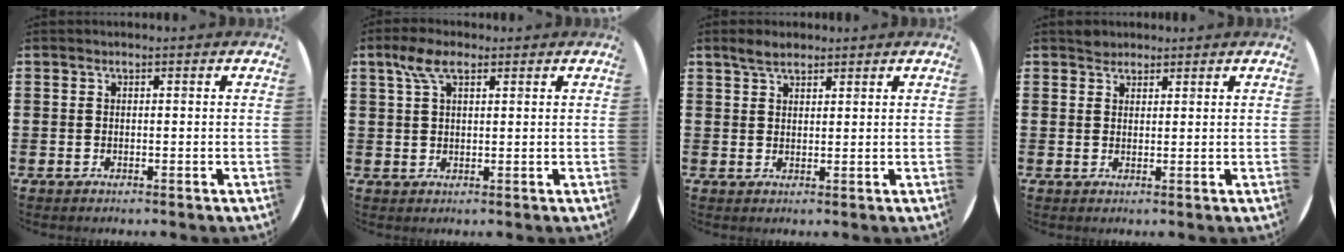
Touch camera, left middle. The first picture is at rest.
{"total": 4.6, "force": [2.6, 2.0, 3.3], "torque": [-0.071, 0.010, 0.045]}
{"total": 2.7, "force": [2.3, 1.1, 1.0], "torque": [-0.014, 0.004, 0.041]}
{"total": 1.7, "force": [1.5, 0.7, -0.2], "torque": [0.010, 0.001, 0.029]}